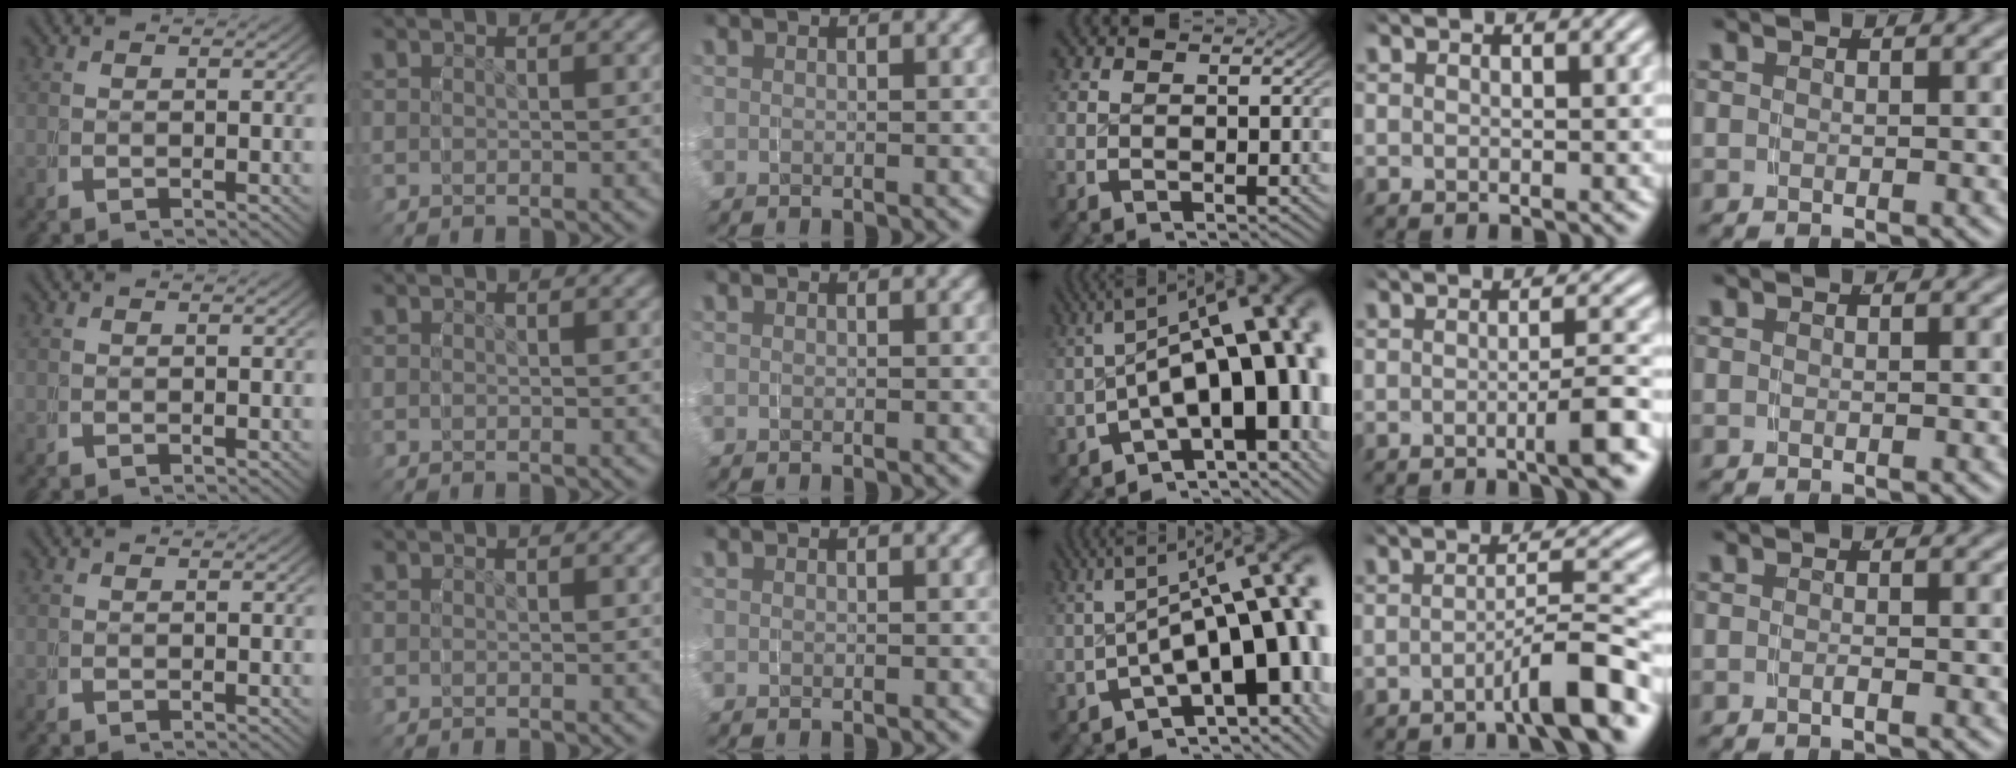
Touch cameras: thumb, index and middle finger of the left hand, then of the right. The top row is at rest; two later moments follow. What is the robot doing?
{"motion": "grasp_and_lifting", "object": "water bottle"}